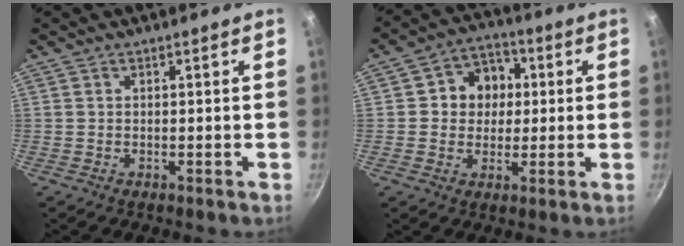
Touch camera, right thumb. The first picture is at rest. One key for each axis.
{"total": 9.2, "fx": 1.3, "fy": 8.1, "fz": 4.3, "tx": -0.024, "ty": 0.008, "tz": 0.007}